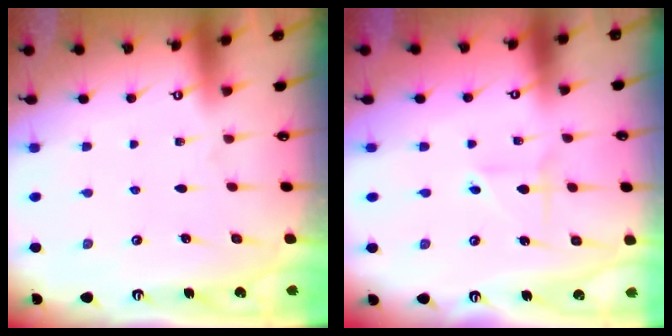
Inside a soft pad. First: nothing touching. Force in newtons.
{"total": 2.4, "press": 2.4, "slide": 0.7}